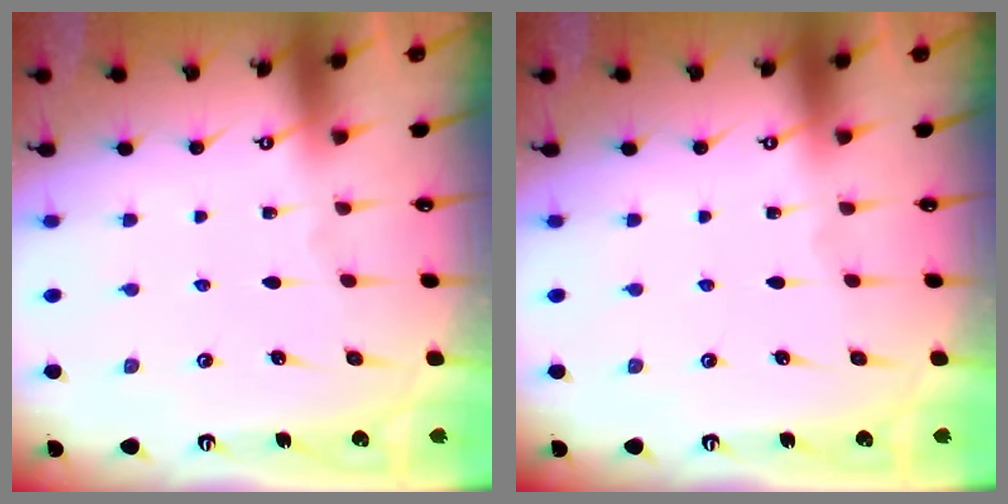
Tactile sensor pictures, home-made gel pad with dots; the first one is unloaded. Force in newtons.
{"total": 0.0}